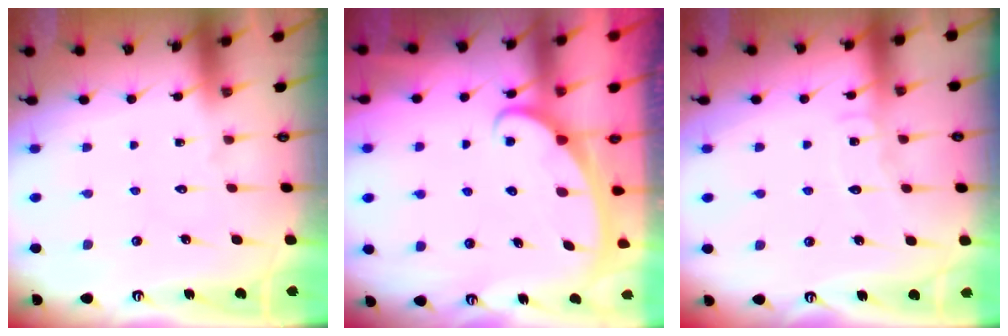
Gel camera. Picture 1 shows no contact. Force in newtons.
{"total": 2.3, "press": 2.3, "slide": 0.3}
{"total": 5.9, "press": 5.9, "slide": 0.5}